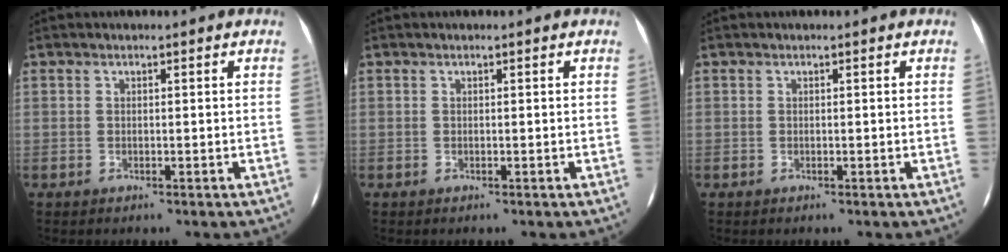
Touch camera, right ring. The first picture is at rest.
{"total": 0.0}
{"total": 0.0}